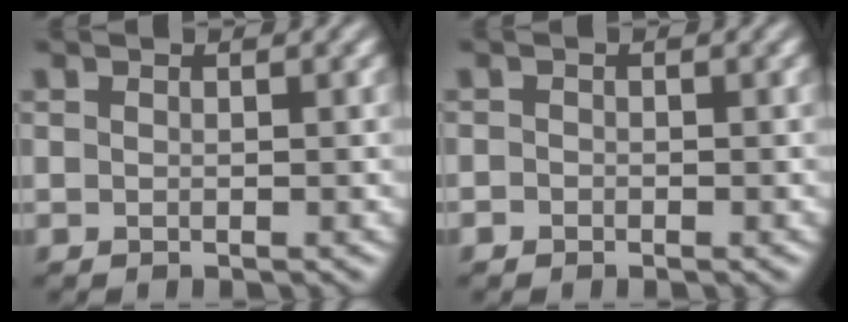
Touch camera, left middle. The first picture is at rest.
{"total": 0.6, "force": [-0.3, 0.5, 0.1], "torque": [0.001, -0.003, -0.007]}